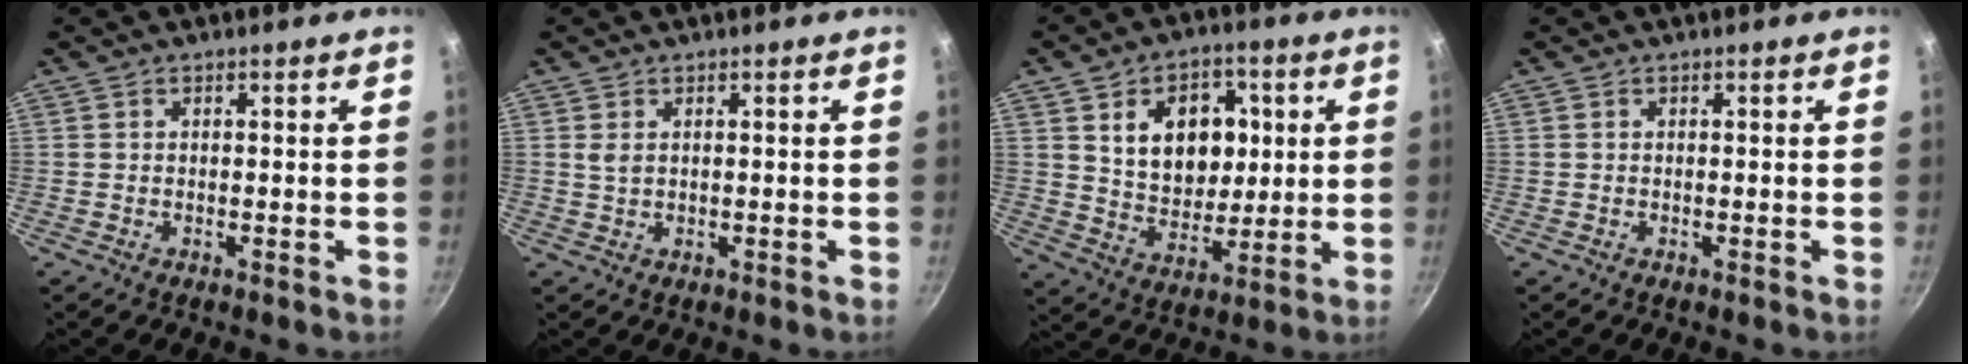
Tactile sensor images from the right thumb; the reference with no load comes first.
{"total": 1.4, "force": [0.5, 0.8, 1.1], "torque": [-0.021, -0.002, 0.012]}
{"total": 15.0, "force": [3.8, 11.0, 9.4], "torque": [-0.097, -0.013, 0.067]}
{"total": 0.0}